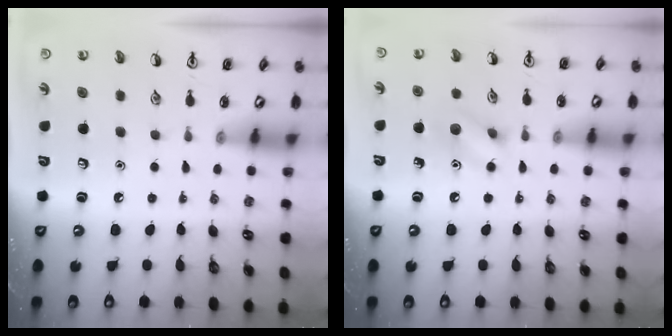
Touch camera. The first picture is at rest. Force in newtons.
{"total": 7.7, "press": 7.7, "slide": 0.6}